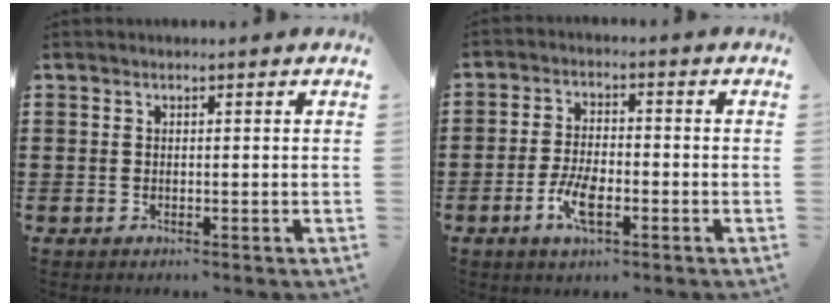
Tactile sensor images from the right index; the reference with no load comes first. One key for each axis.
{"total": 5.7, "fx": -2.3, "fy": 2.3, "fz": 4.7, "tx": -0.104, "ty": 0.000, "tz": -0.049}